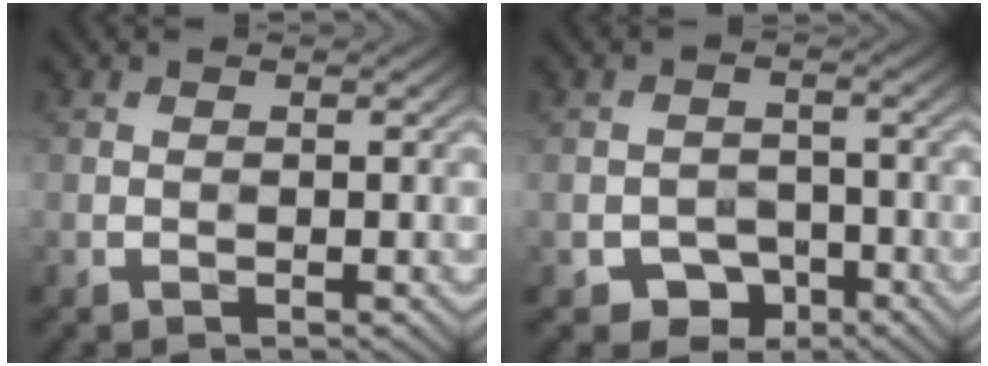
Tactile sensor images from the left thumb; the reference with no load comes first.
{"total": 3.7, "force": [-2.4, 2.6, 0.9], "torque": [-0.014, -0.002, -0.038]}